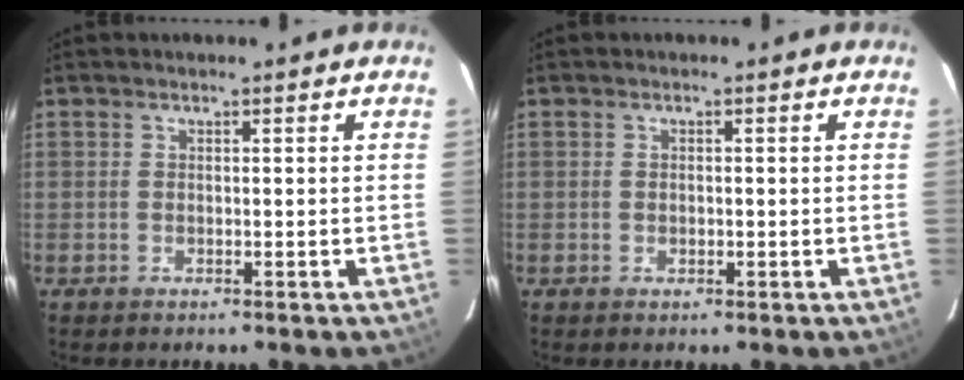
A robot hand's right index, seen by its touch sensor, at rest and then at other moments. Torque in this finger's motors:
{"motor_torque": [0.04, 0.13, 0.02, -0.03]}